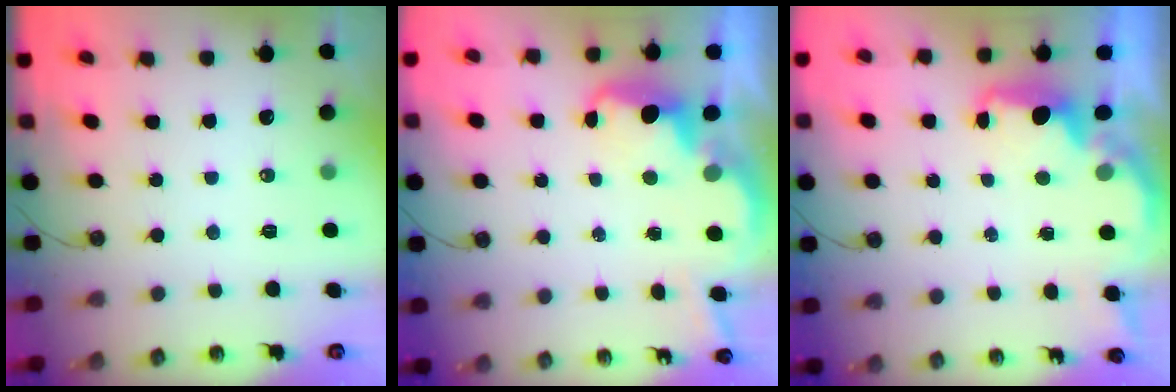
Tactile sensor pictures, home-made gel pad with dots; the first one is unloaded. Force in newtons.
{"total": 4.1, "press": 4.1, "slide": 0.6}
{"total": 2.0, "press": 1.9, "slide": 0.8}